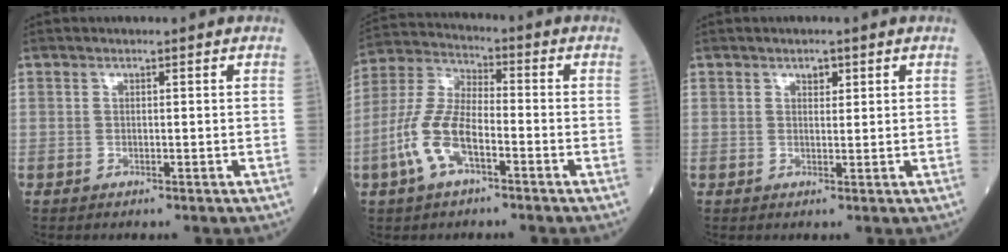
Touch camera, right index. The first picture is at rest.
{"total": 10.0, "force": [-4.0, 3.8, 8.3], "torque": [-0.196, 0.008, -0.082]}
{"total": 1.6, "force": [1.0, 0.9, 0.9], "torque": [-0.011, -0.002, 0.014]}